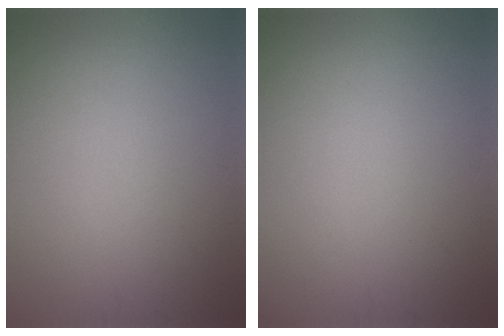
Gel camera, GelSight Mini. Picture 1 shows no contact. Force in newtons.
{"total": 0.0}